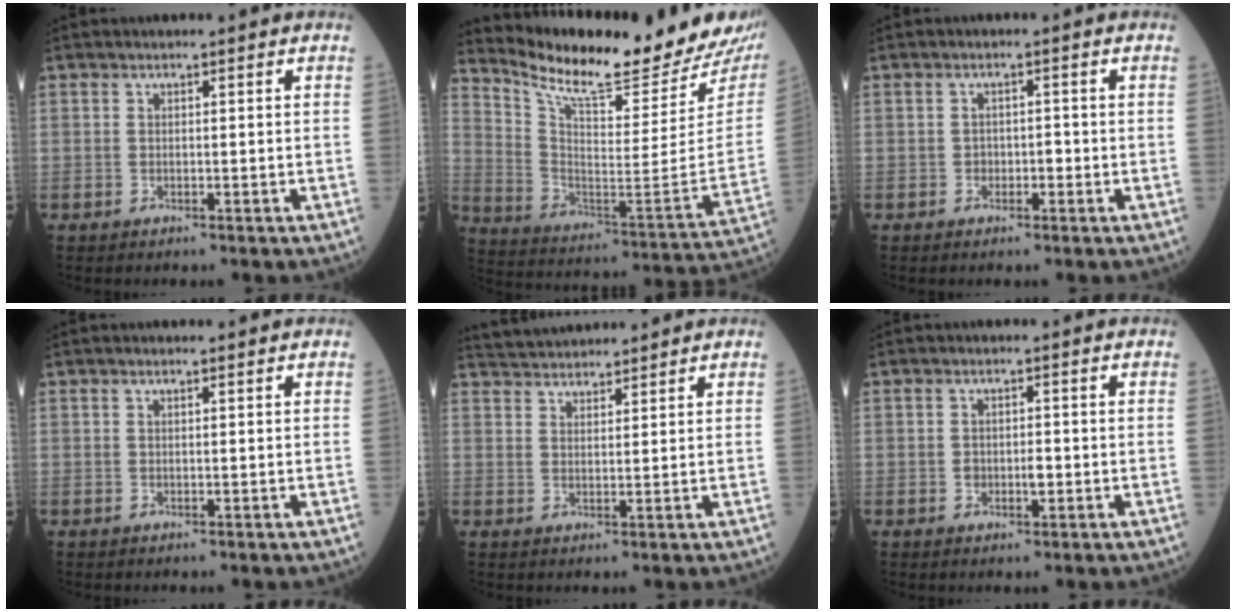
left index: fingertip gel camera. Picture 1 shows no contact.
{"total": 22.7, "force": [20.9, 1.4, 8.9], "torque": [-0.162, -0.094, 0.304]}
{"total": 1.3, "force": [-0.4, 0.9, 0.8], "torque": [-0.008, 0.004, -0.008]}
{"total": 0.6, "force": [0.5, 0.0, 0.4], "torque": [-0.014, 0.007, 0.009]}
{"total": 7.0, "force": [6.8, 0.9, 1.5], "torque": [-0.033, 0.035, 0.113]}
{"total": 1.9, "force": [-0.3, 1.1, 1.6], "torque": [-0.025, 0.002, -0.003]}